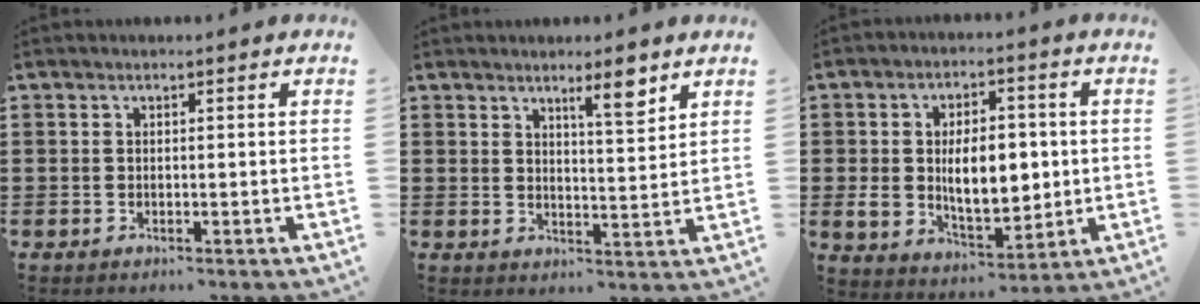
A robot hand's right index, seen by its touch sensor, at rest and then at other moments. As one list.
[{"total": 5.3, "force": [4.0, 0.7, 3.4], "torque": [-0.051, -0.012, 0.064]}, {"total": 9.6, "force": [0.4, 5.9, 7.6], "torque": [-0.129, 0.007, 0.006]}]